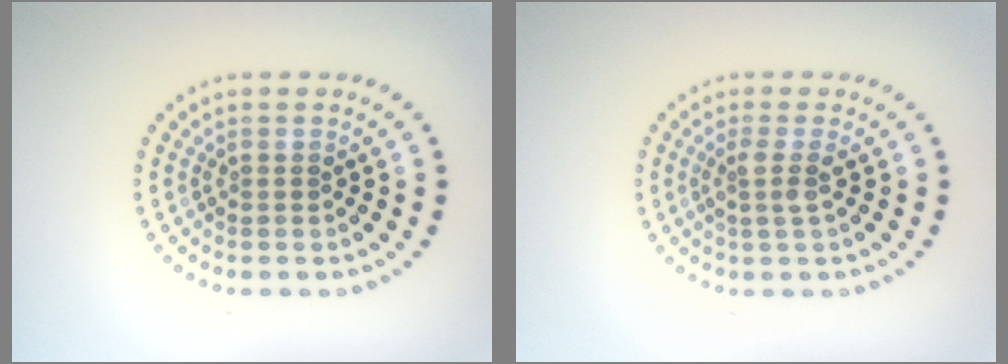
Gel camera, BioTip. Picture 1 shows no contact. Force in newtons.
{"total": 1.7, "press": 1.3, "slide": 1.1}